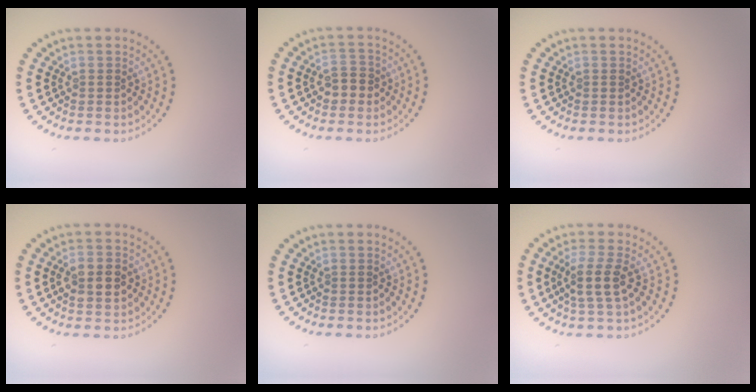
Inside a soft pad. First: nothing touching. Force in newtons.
{"total": 2.2, "press": 2.2, "slide": 0.3}
{"total": 0.0}
{"total": 2.9, "press": 2.9, "slide": 0.1}
{"total": 0.0}
{"total": 2.9, "press": 2.4, "slide": 1.6}